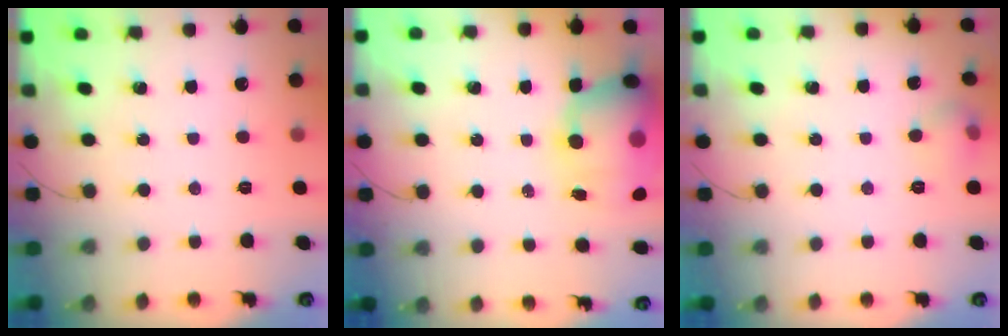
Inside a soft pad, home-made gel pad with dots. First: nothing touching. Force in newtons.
{"total": 12.7, "press": 12.5, "slide": 2.1}
{"total": 5.8, "press": 5.6, "slide": 1.6}